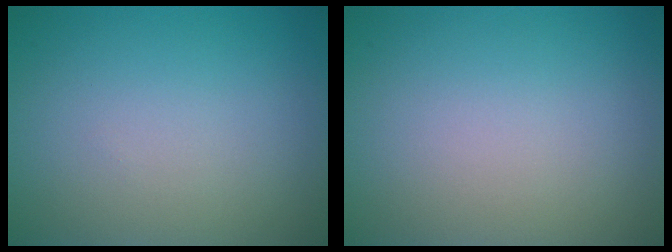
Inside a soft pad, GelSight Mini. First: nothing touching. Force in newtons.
{"total": 0.0}